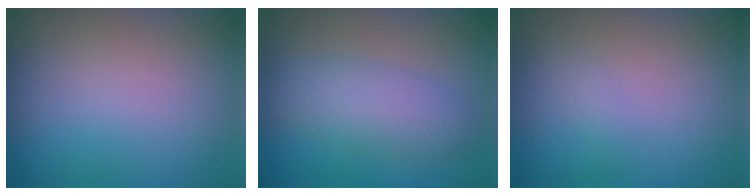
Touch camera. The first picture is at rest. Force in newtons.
{"total": 3.8, "press": 3.8, "slide": 0.1}
{"total": 0.6, "press": 0.6, "slide": 0.1}